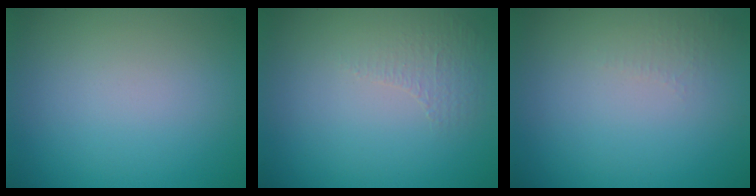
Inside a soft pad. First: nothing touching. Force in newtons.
{"total": 0.9, "press": 0.5, "slide": 0.8}
{"total": 1.0, "press": 0.9, "slide": 0.3}